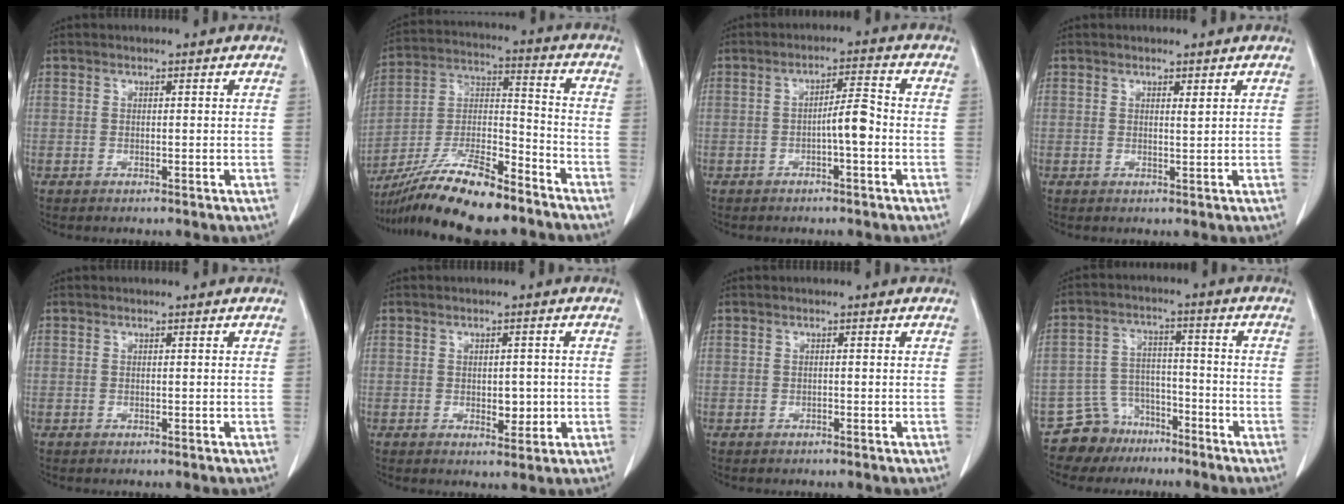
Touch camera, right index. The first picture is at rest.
{"total": 17.4, "force": [-13.9, 2.7, 10.1], "torque": [-0.209, -0.013, -0.253]}
{"total": 4.3, "force": [-1.1, 0.4, 4.1], "torque": [-0.061, 0.012, -0.014]}
{"total": 0.8, "force": [0.5, 0.0, 0.6], "torque": [-0.014, -0.004, 0.009]}
{"total": 0.0}
{"total": 3.2, "force": [-0.3, 1.9, 2.6], "torque": [-0.028, 0.001, 0.007]}
{"total": 0.0}
{"total": 7.2, "force": [-5.4, 4.8, -0.2], "torque": [0.003, 0.027, -0.095]}